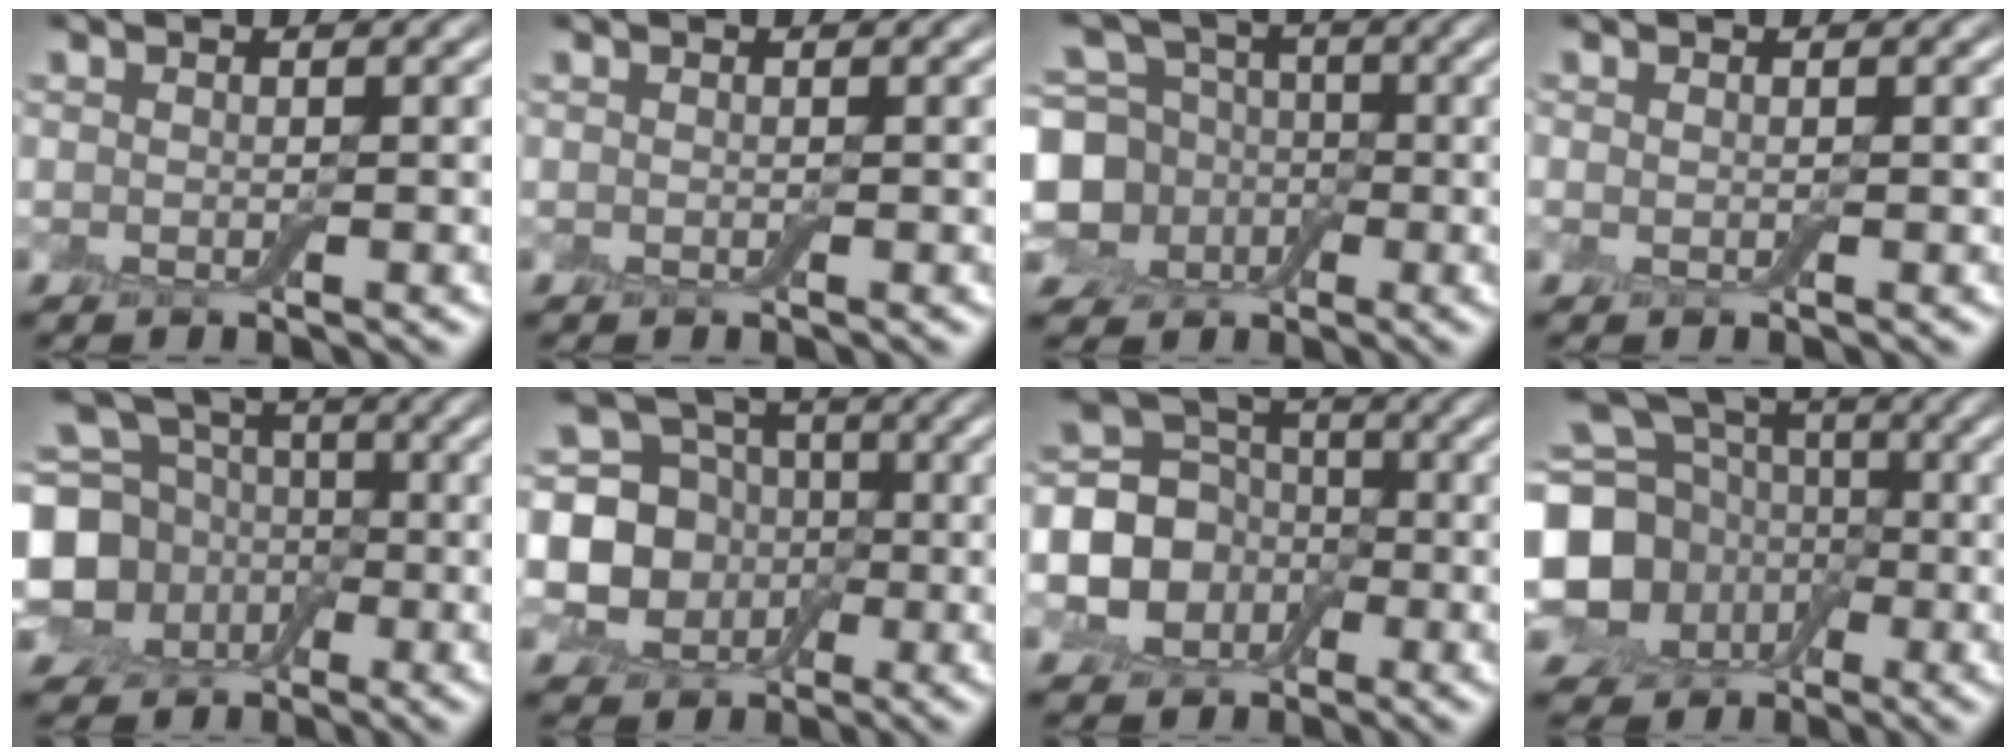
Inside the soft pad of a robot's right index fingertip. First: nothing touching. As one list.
[{"total": 0.0}, {"total": 8.4, "force": [-1.0, 7.2, 4.2], "torque": [-0.088, -0.003, -0.036]}, {"total": 0.5, "force": [0.1, 0.4, 0.3], "torque": [-0.006, 0.001, 0.001]}, {"total": 9.4, "force": [-0.7, 8.1, 4.6], "torque": [-0.114, -0.014, -0.025]}, {"total": 6.9, "force": [-0.3, 6.2, 3.1], "torque": [-0.040, -0.013, -0.027]}, {"total": 8.1, "force": [-1.7, 7.0, 3.8], "torque": [-0.062, -0.001, -0.060]}, {"total": 12.3, "force": [-0.2, 10.8, 5.8], "torque": [-0.154, -0.013, -0.027]}]